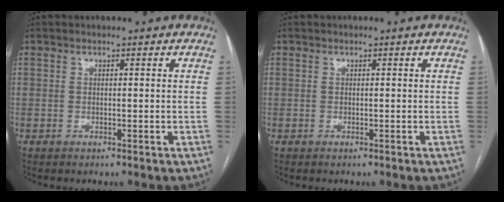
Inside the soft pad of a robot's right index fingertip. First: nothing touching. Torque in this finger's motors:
{"motor_torque": [0.00, 0.00, 0.00, 0.00]}